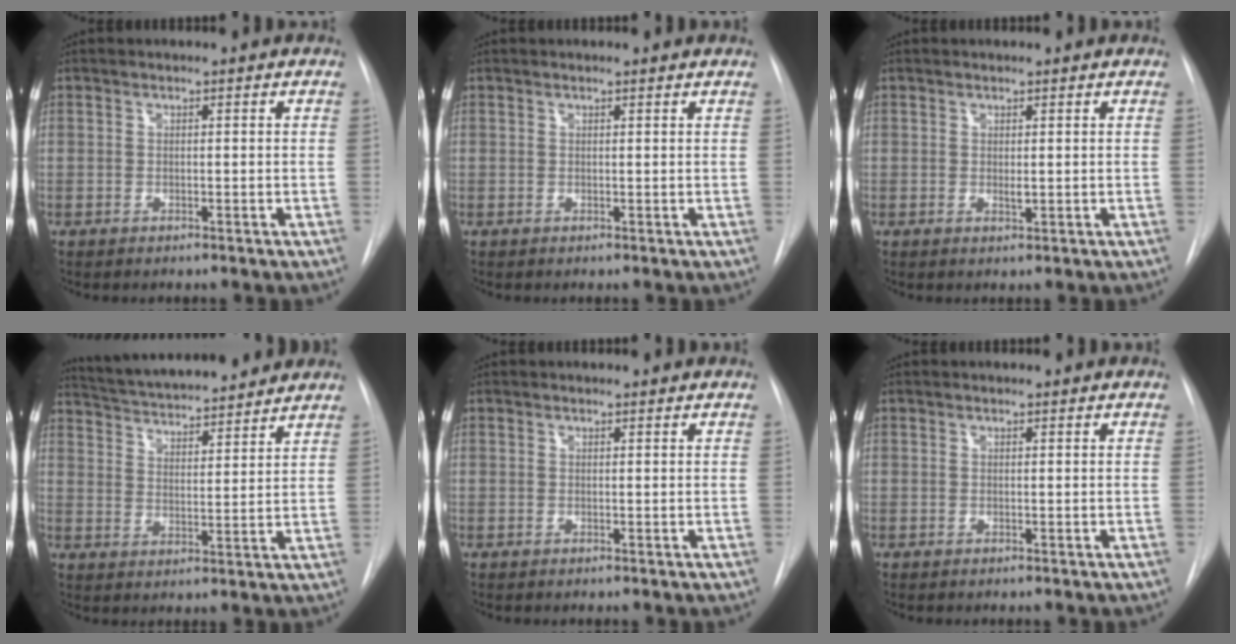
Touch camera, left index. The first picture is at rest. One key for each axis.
{"total": 1.2, "fx": 1.2, "fy": 0.0, "fz": 0.1, "tx": -0.012, "ty": 0.002, "tz": 0.012}
{"total": 0.9, "fx": 0.4, "fy": 0.3, "fz": 0.8, "tx": -0.016, "ty": -0.003, "tz": 0.007}
{"total": 18.8, "fx": 17.2, "fy": 2.7, "fz": 7.3, "tx": -0.121, "ty": 0.021, "tz": 0.251}
{"total": 2.1, "fx": 2.0, "fy": 0.4, "fz": 0.2, "tx": -0.010, "ty": 0.009, "tz": 0.020}
{"total": 1.4, "fx": 1.4, "fy": 0.2, "fz": 0.2, "tx": -0.011, "ty": 0.010, "tz": 0.015}